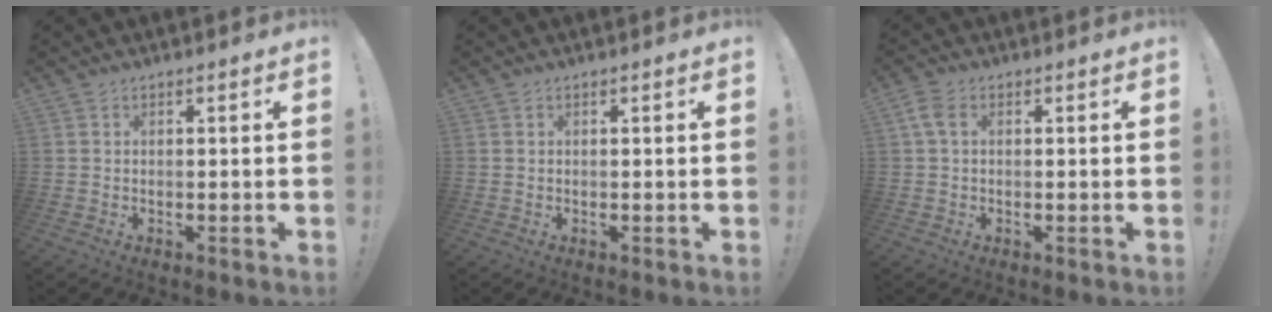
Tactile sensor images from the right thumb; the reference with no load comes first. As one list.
[{"total": 0.0}, {"total": 3.4, "force": [1.3, 1.8, 2.6], "torque": [-0.057, 0.004, 0.023]}]